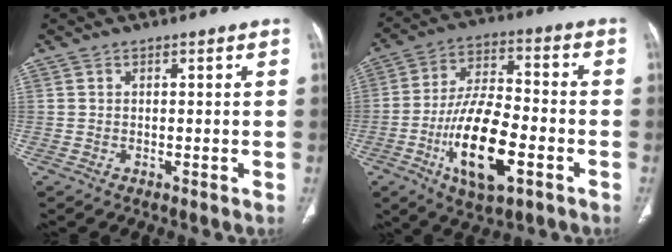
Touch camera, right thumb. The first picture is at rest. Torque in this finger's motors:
{"motor_torque": [2.93, 2.08, 1.95, -0.82, 0.59]}